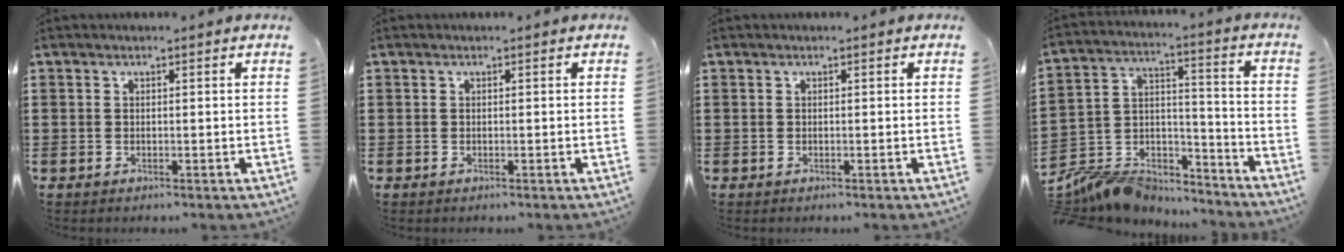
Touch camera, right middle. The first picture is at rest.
{"total": 0.0}
{"total": 0.0}
{"total": 8.4, "force": [-8.1, 2.2, 0.7], "torque": [-0.024, 0.003, -0.161]}